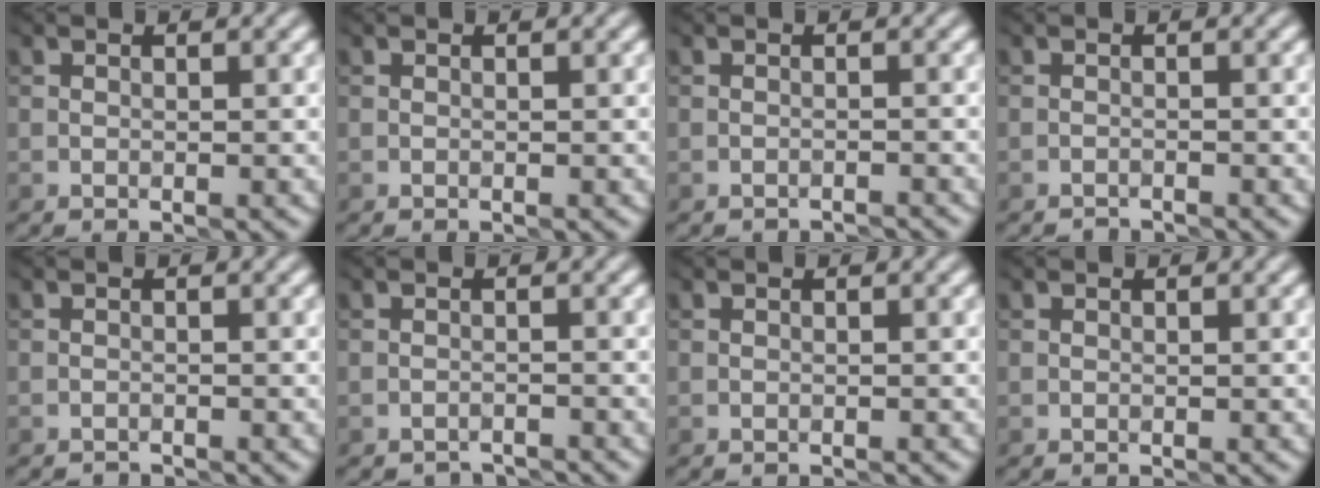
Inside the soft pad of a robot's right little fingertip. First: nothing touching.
{"total": 0.0}
{"total": 1.5, "force": [-1.5, -0.2, -0.2], "torque": [0.010, -0.002, -0.027]}
{"total": 1.8, "force": [-1.6, -0.4, -0.5], "torque": [0.010, -0.004, -0.034]}
{"total": 1.5, "force": [-1.3, -0.3, -0.5], "torque": [0.011, -0.002, -0.027]}
{"total": 2.6, "force": [-2.6, 0.0, -0.2], "torque": [0.011, -0.009, -0.047]}
{"total": 0.0}
{"total": 0.0}